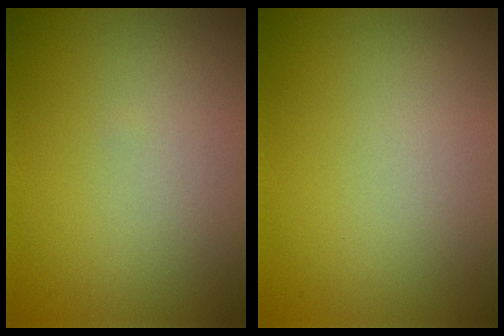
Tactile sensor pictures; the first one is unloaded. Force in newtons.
{"total": 0.0}